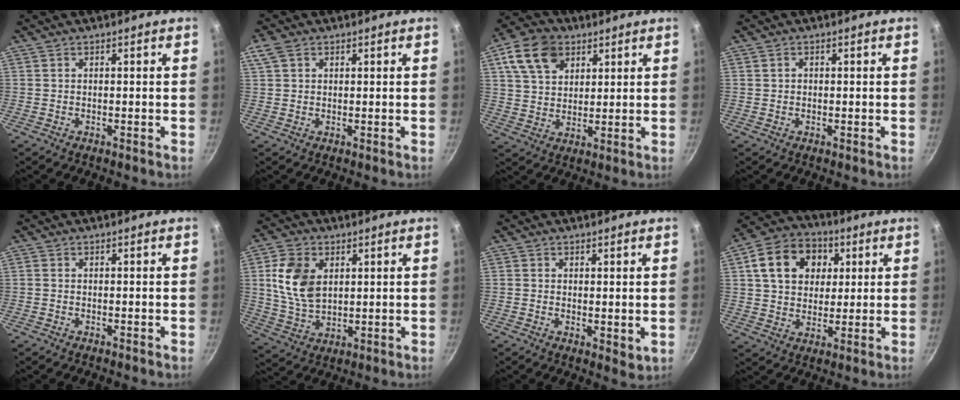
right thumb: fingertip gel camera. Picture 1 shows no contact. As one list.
[{"total": 3.7, "force": [1.7, 2.6, 2.1], "torque": [-0.038, 0.006, 0.032]}, {"total": 11.8, "force": [5.5, 8.2, 6.5], "torque": [-0.097, -0.004, 0.096]}, {"total": 0.8, "force": [0.2, 0.7, 0.4], "torque": [-0.005, 0.004, 0.003]}, {"total": 0.0}, {"total": 11.1, "force": [2.9, 7.5, 7.6], "torque": [-0.130, -0.017, 0.060]}, {"total": 2.8, "force": [0.9, 1.5, 2.2], "torque": [-0.031, -0.012, 0.012]}, {"total": 14.7, "force": [4.5, 11.3, 8.1], "torque": [-0.114, 0.010, 0.066]}]